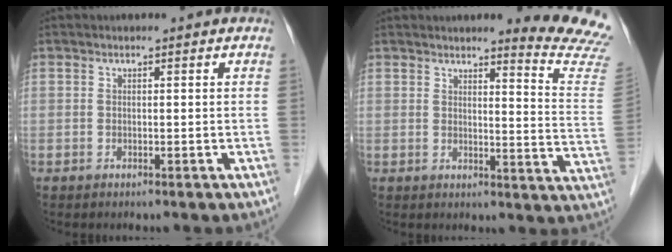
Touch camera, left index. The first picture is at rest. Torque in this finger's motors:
{"motor_torque": [0.63, -1.15, 0.41, 0.07]}